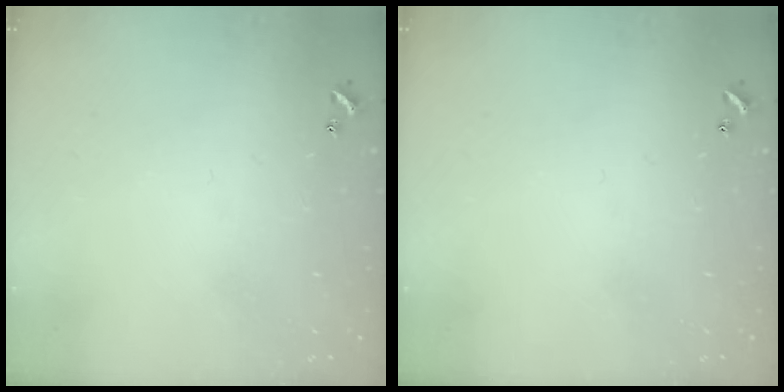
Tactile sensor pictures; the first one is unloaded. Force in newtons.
{"total": 0.0}